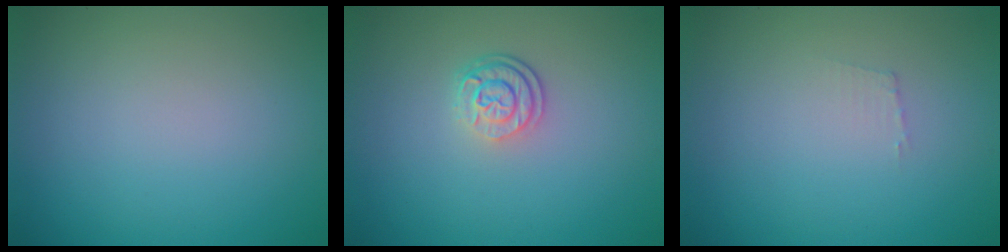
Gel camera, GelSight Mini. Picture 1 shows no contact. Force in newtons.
{"total": 2.6, "press": 2.0, "slide": 1.6}
{"total": 0.7, "press": 0.7, "slide": 0.1}